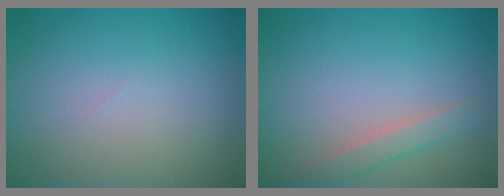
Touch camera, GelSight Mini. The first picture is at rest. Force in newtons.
{"total": 1.9, "press": 1.9, "slide": 0.1}